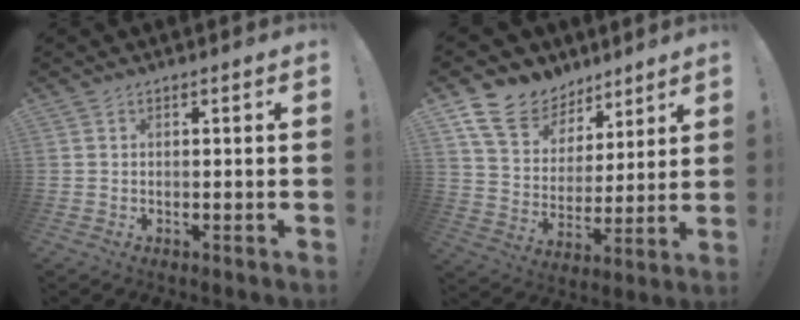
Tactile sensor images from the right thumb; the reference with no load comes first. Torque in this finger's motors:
{"motor_torque": [0.09, 0.37, -0.12, 0.50, 0.07]}